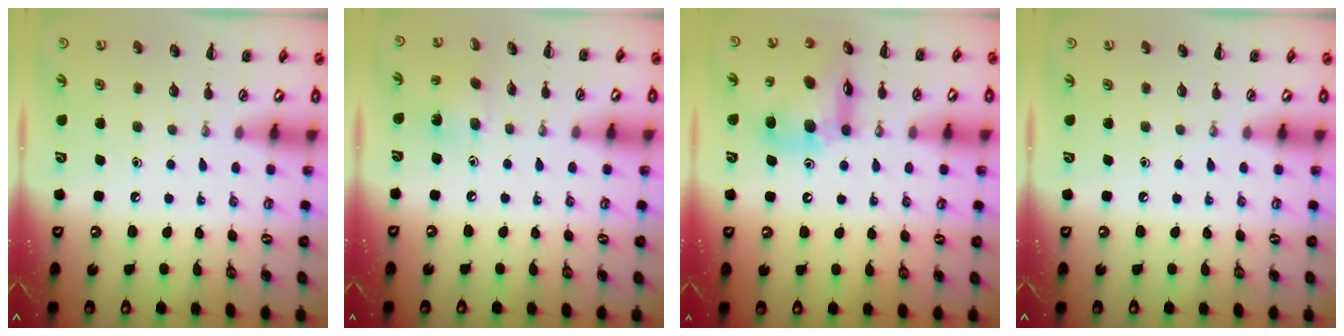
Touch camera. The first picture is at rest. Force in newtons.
{"total": 2.5, "press": 2.5, "slide": 0.6}
{"total": 15.3, "press": 14.6, "slide": 4.4}
{"total": 0.0}